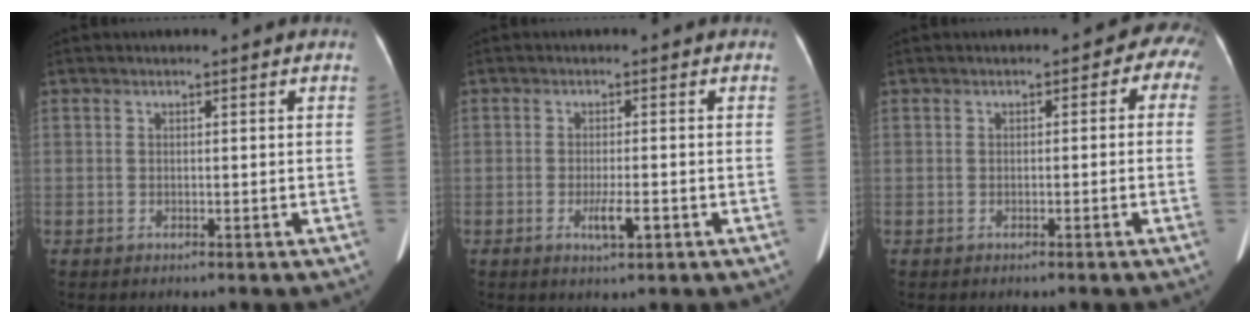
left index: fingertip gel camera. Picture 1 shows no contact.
{"total": 3.0, "force": [-1.2, 0.4, 2.7], "torque": [-0.053, -0.004, -0.019]}
{"total": 3.5, "force": [-0.3, 2.4, 2.6], "torque": [-0.012, 0.024, -0.013]}